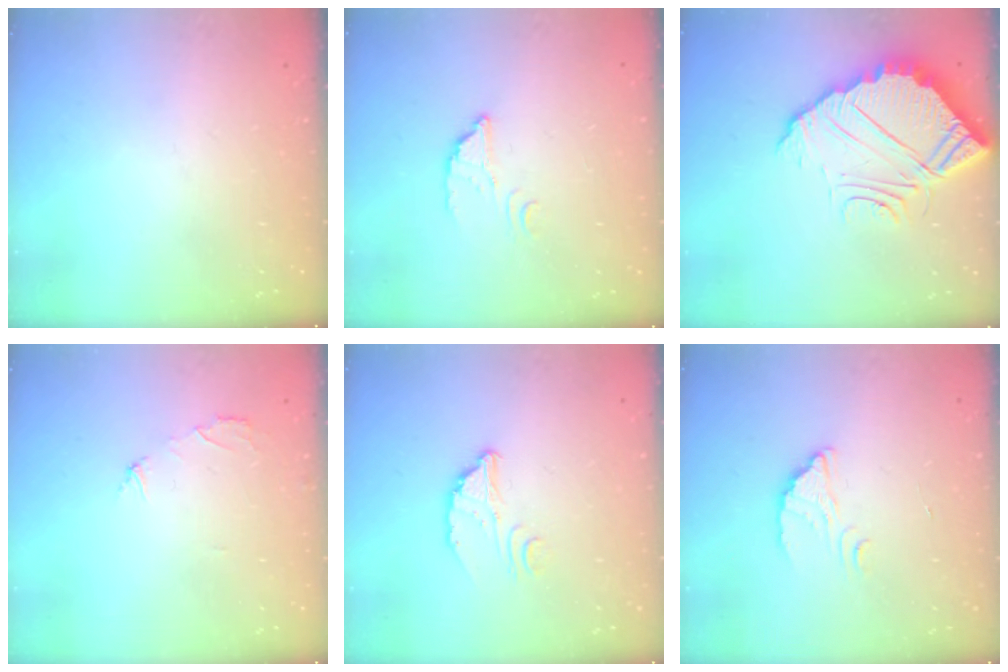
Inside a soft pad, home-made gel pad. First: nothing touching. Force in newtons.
{"total": 3.0, "press": 3.0, "slide": 0.2}
{"total": 9.9, "press": 9.9, "slide": 0.6}
{"total": 2.1, "press": 2.1, "slide": 0.1}
{"total": 3.2, "press": 3.2, "slide": 0.2}
{"total": 2.3, "press": 2.3, "slide": 0.2}